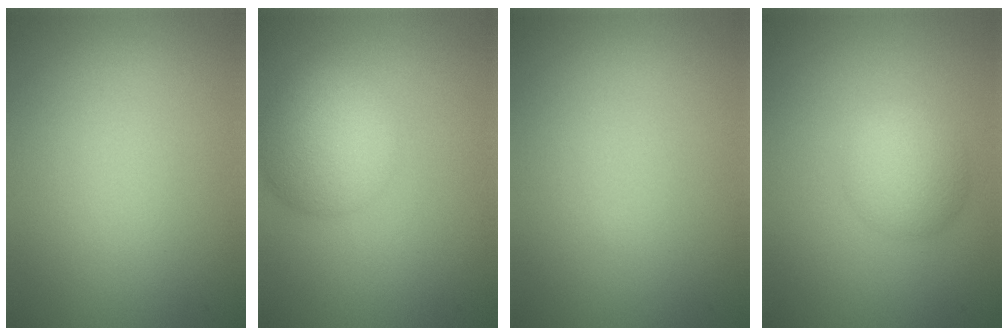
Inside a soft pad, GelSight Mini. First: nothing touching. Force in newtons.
{"total": 5.6, "press": 5.5, "slide": 0.4}
{"total": 0.0}
{"total": 3.6, "press": 3.6, "slide": 0.1}